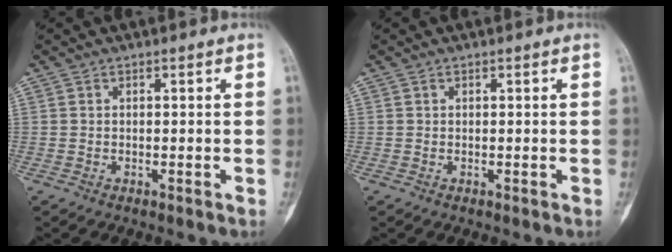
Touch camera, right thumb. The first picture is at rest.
{"total": 0.0}